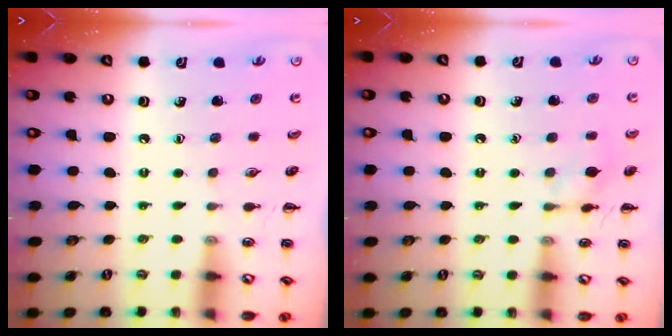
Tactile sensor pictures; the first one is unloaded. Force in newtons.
{"total": 6.9, "press": 6.7, "slide": 1.7}